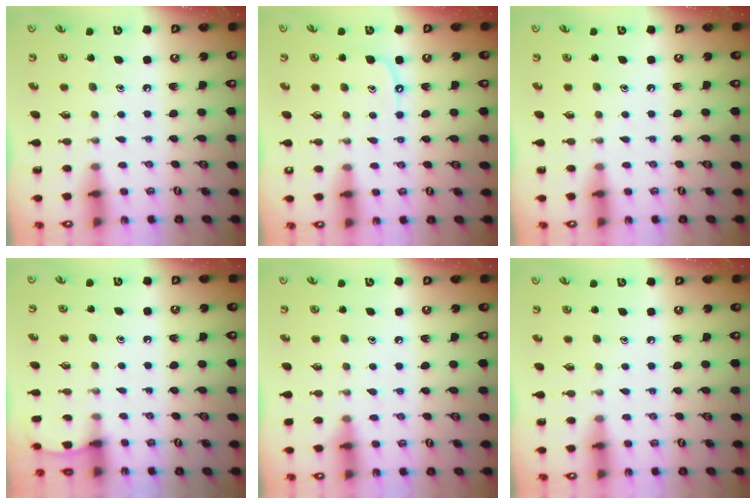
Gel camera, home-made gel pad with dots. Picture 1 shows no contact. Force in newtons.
{"total": 5.0, "press": 5.0, "slide": 0.6}
{"total": 0.0}
{"total": 2.2, "press": 2.2, "slide": 0.2}
{"total": 5.0, "press": 5.0, "slide": 0.7}
{"total": 0.0}